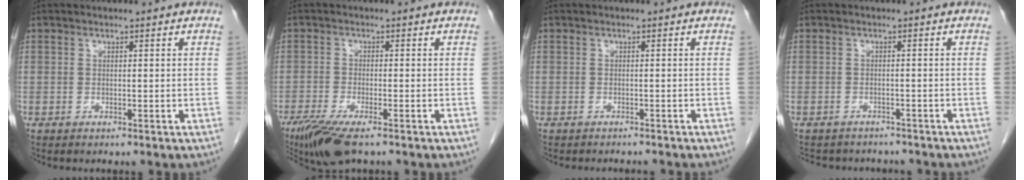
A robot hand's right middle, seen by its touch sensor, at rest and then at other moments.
{"total": 7.3, "force": [-5.1, 1.4, 5.0], "torque": [-0.089, -0.018, -0.087]}
{"total": 3.5, "force": [-3.3, 0.5, 1.0], "torque": [-0.011, -0.005, -0.038]}
{"total": 8.1, "force": [-7.3, 3.1, 1.8], "torque": [-0.032, 0.003, -0.089]}